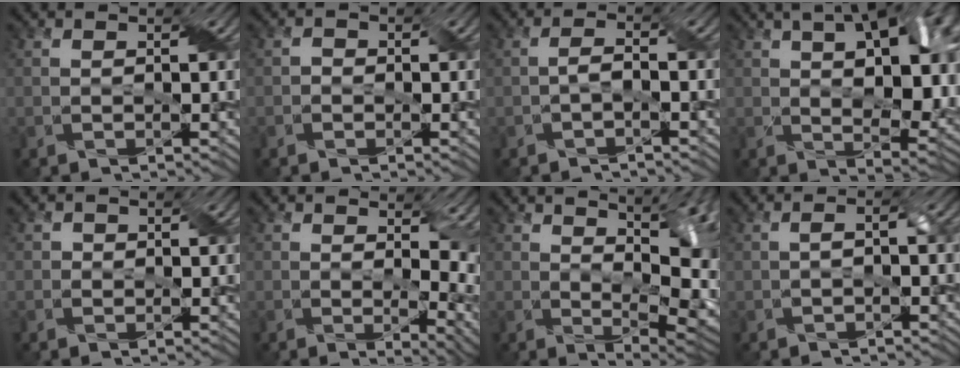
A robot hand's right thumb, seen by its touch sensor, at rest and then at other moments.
{"total": 0.9, "force": [-0.4, 0.7, 0.3], "torque": [-0.006, 0.001, -0.011]}
{"total": 1.5, "force": [-0.8, 0.4, 1.2], "torque": [-0.027, 0.005, -0.018]}
{"total": 18.4, "force": [5.0, 10.0, 14.6], "torque": [-0.195, 0.029, 0.083]}
{"total": 0.8, "force": [0.0, 0.8, 0.0], "torque": [0.004, -0.001, -0.002]}
{"total": 7.8, "force": [1.2, 4.2, 6.5], "torque": [-0.090, -0.017, 0.031]}
{"total": 12.2, "force": [3.1, 5.8, 10.2], "torque": [-0.124, -0.002, 0.064]}
{"total": 1.3, "force": [-0.3, 0.3, 1.2], "torque": [-0.027, 0.005, -0.007]}